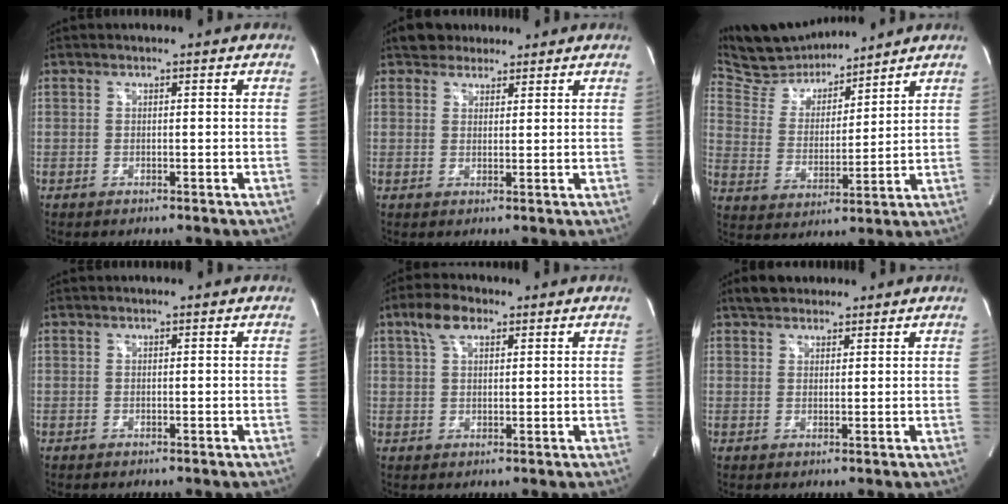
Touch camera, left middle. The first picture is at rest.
{"total": 3.8, "force": [3.0, 2.2, 0.5], "torque": [-0.009, 0.017, 0.050]}
{"total": 11.1, "force": [10.6, 2.9, 1.3], "torque": [-0.036, 0.007, 0.207]}
{"total": 0.0}
{"total": 4.8, "force": [2.8, 2.3, 3.2], "torque": [-0.071, 0.016, 0.055]}
{"total": 4.5, "force": [3.6, 2.2, 1.5], "torque": [-0.028, 0.020, 0.062]}